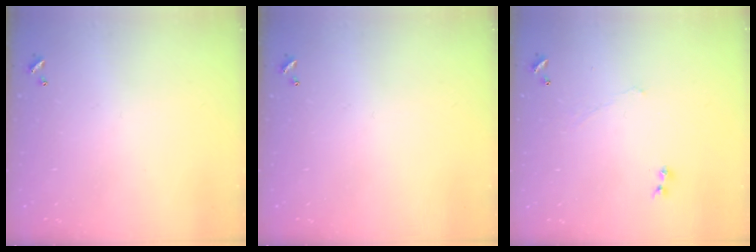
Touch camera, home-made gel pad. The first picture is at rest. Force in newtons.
{"total": 0.0}
{"total": 1.5, "press": 1.4, "slide": 0.6}